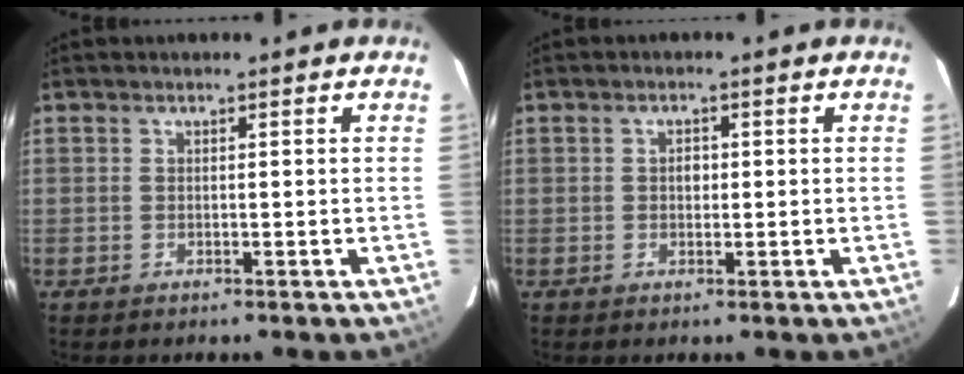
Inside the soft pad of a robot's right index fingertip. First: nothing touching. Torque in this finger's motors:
{"motor_torque": [0.29, 0.31, 0.10, 0.02]}